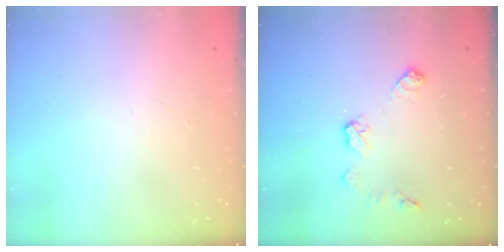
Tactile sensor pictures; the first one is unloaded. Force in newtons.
{"total": 8.4, "press": 8.4, "slide": 0.3}